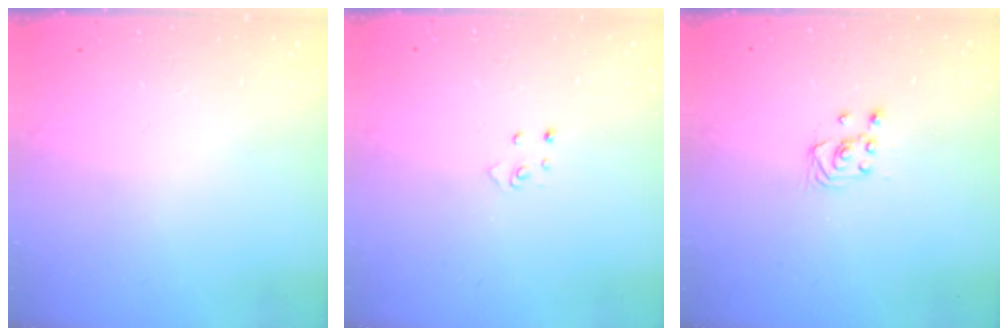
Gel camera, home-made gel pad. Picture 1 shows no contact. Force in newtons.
{"total": 2.6, "press": 2.6, "slide": 0.3}
{"total": 3.0, "press": 2.8, "slide": 1.1}